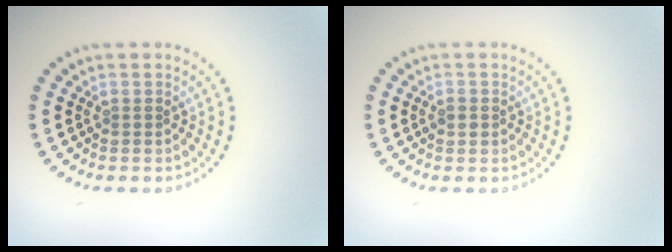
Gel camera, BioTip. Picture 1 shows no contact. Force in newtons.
{"total": 1.4, "press": 1.3, "slide": 0.2}